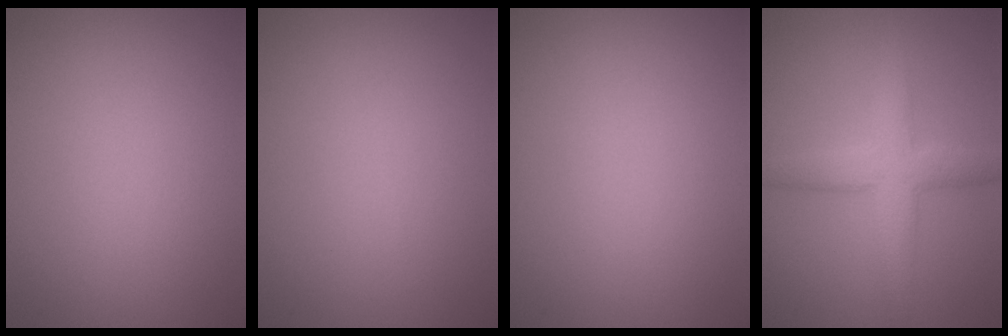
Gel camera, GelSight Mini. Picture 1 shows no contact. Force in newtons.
{"total": 0.0}
{"total": 0.0}
{"total": 4.5, "press": 4.5, "slide": 0.2}